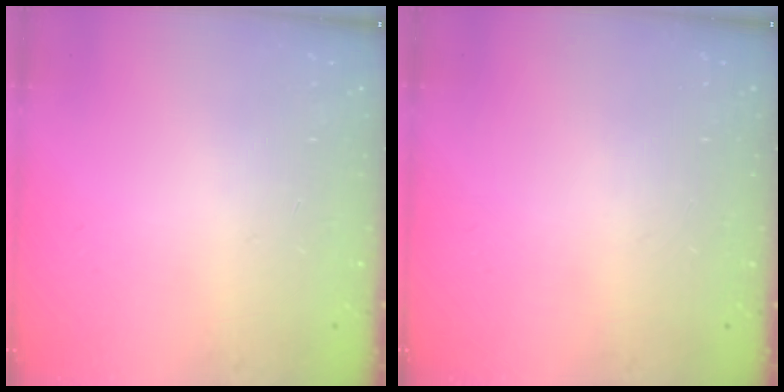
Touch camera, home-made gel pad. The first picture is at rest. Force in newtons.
{"total": 0.0}